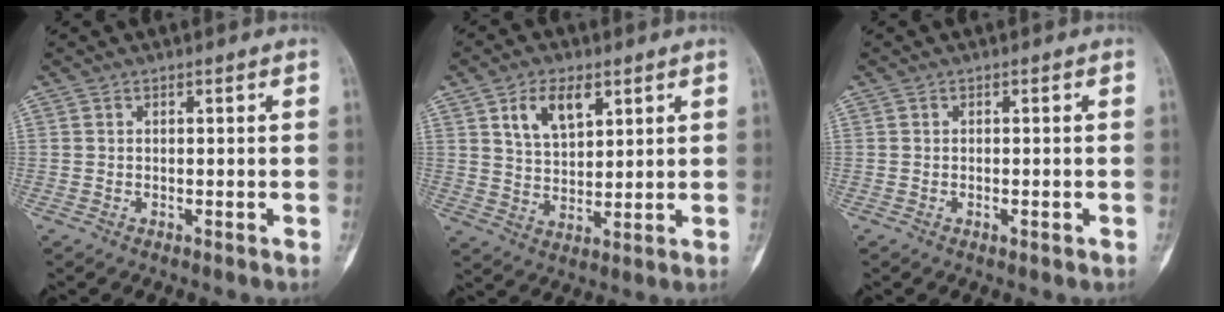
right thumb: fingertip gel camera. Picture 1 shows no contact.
{"total": 8.3, "force": [4.1, 4.6, 5.5], "torque": [-0.079, -0.021, 0.079]}
{"total": 1.2, "force": [-0.5, 0.4, 1.0], "torque": [-0.015, 0.002, -0.006]}